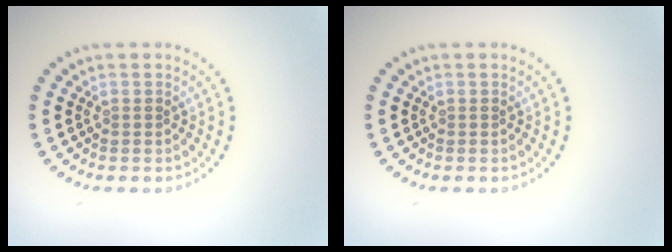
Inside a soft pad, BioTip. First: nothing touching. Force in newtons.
{"total": 0.0}